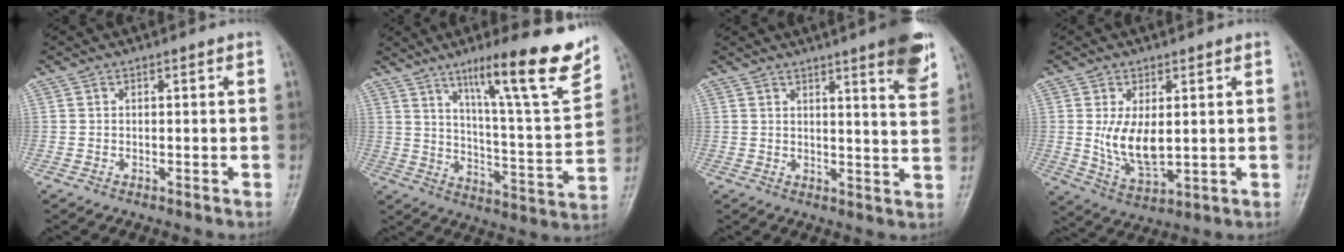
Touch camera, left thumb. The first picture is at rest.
{"total": 20.1, "force": [12.5, 2.8, 15.4], "torque": [-0.201, -0.062, 0.193]}
{"total": 8.8, "force": [5.4, 0.9, 6.9], "torque": [-0.078, -0.030, 0.066]}
{"total": 8.4, "force": [0.9, 4.5, 7.1], "torque": [-0.122, -0.019, 0.032]}